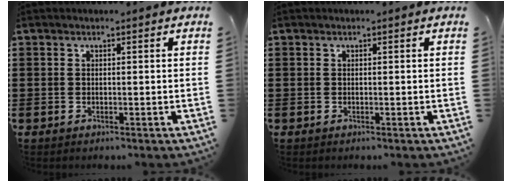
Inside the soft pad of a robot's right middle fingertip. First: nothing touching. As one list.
[{"total": 0.0}]